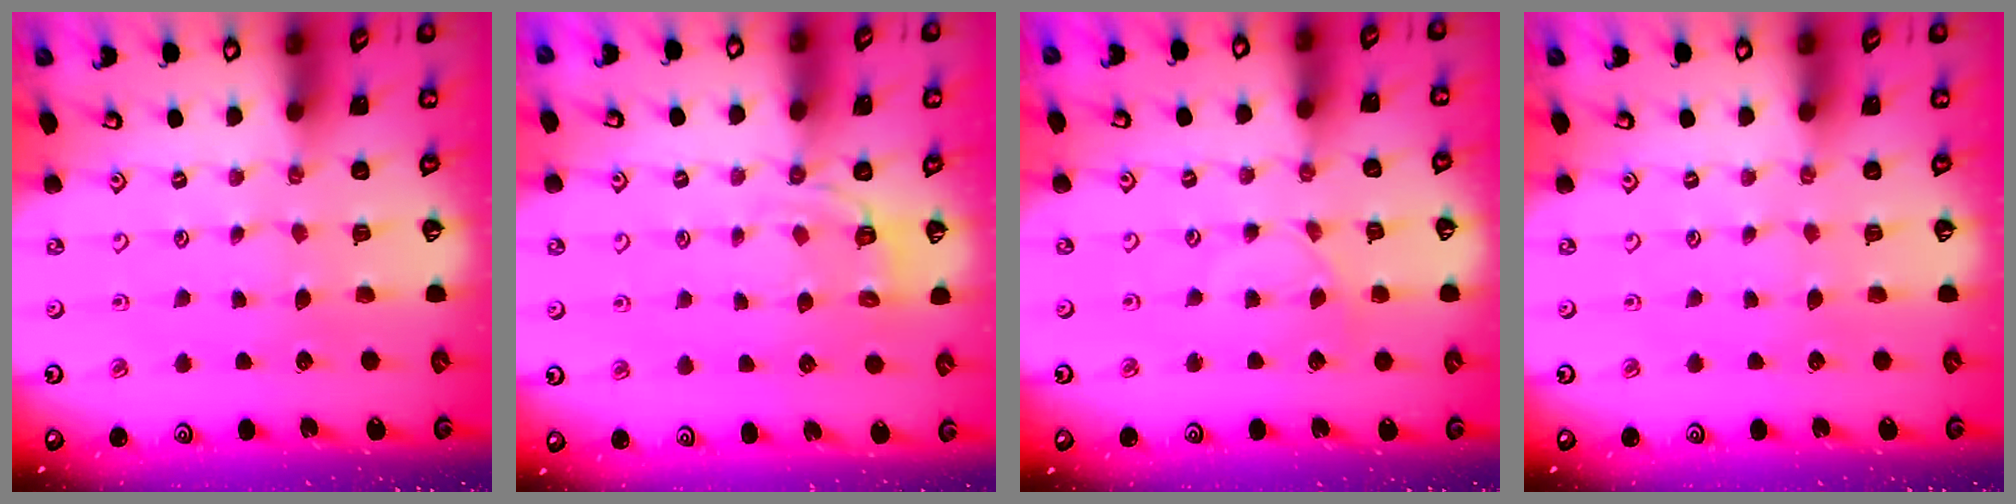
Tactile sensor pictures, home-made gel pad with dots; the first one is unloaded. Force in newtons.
{"total": 2.7, "press": 1.4, "slide": 2.3}
{"total": 1.5, "press": 1.5, "slide": 0.4}
{"total": 0.0}